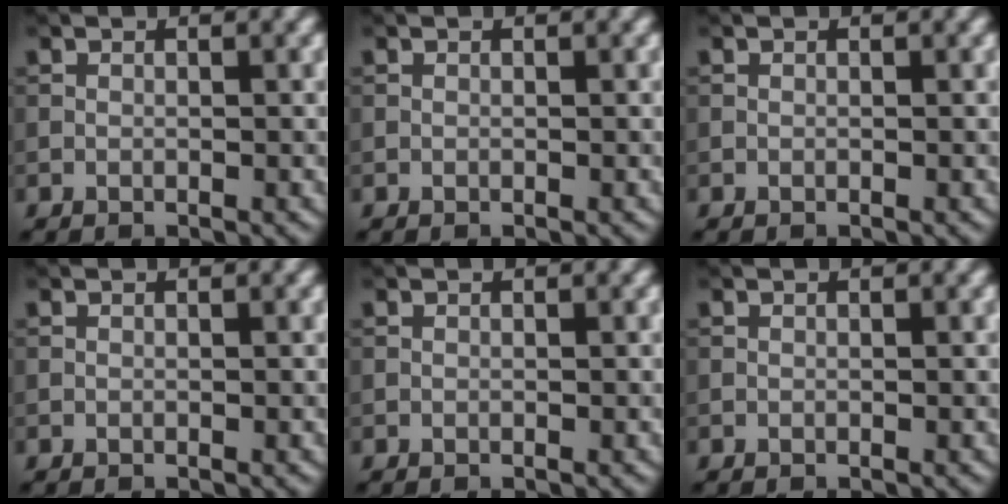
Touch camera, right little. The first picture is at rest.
{"total": 0.0}
{"total": 0.0}
{"total": 0.0}
{"total": 0.0}
{"total": 0.0}